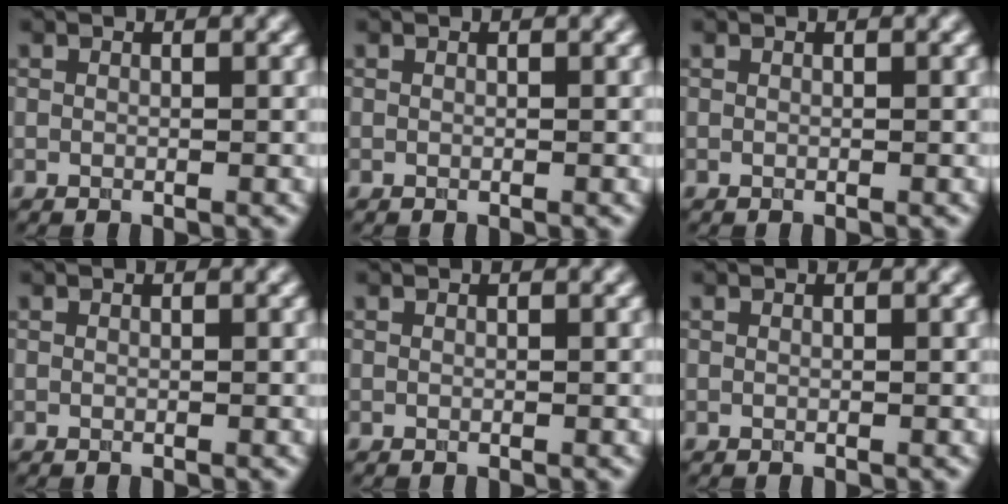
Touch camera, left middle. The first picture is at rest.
{"total": 0.0}
{"total": 0.0}
{"total": 0.0}
{"total": 0.0}
{"total": 0.0}